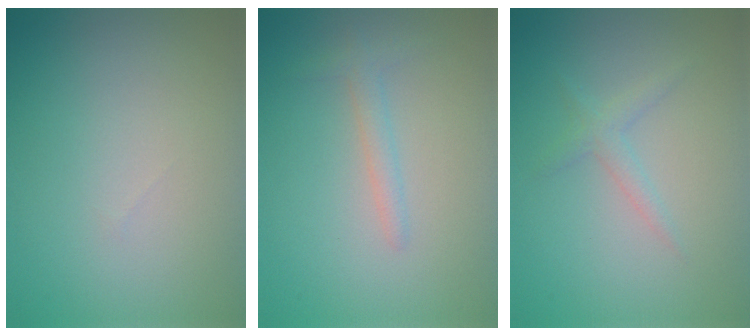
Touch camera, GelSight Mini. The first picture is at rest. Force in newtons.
{"total": 1.5, "press": 1.5, "slide": 0.1}
{"total": 1.3, "press": 1.3, "slide": 0.1}